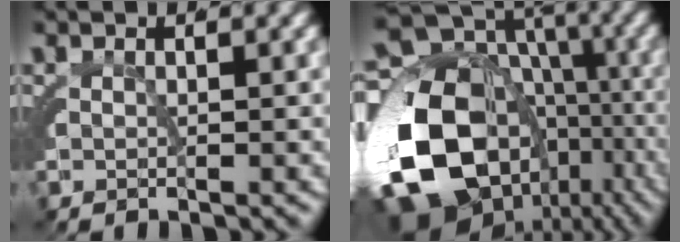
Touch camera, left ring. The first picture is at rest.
{"total": 22.8, "force": [-3.9, 18.5, 12.8], "torque": [-0.267, -0.076, -0.042]}